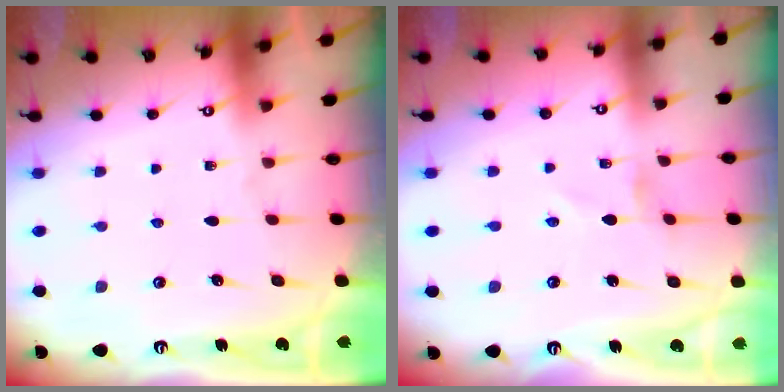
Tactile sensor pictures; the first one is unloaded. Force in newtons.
{"total": 0.0}